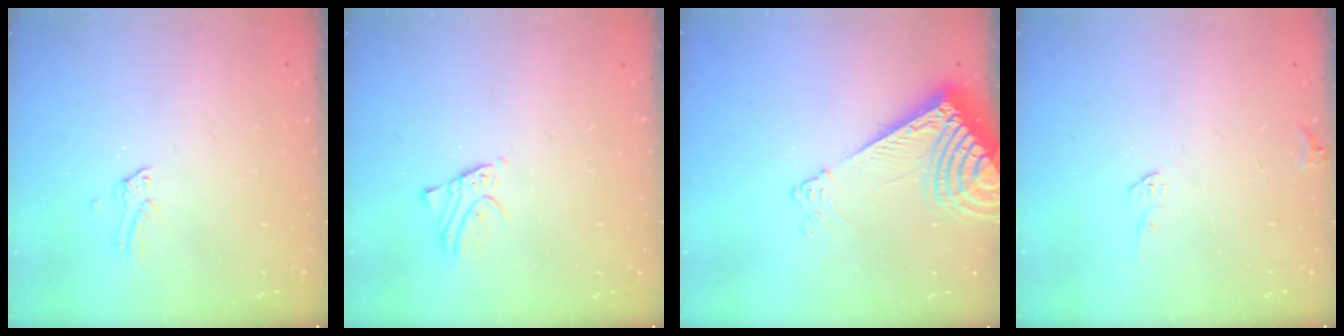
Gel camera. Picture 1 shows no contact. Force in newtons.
{"total": 1.5, "press": 1.5, "slide": 0.0}
{"total": 11.1, "press": 11.0, "slide": 1.5}
{"total": 5.5, "press": 5.4, "slide": 0.5}